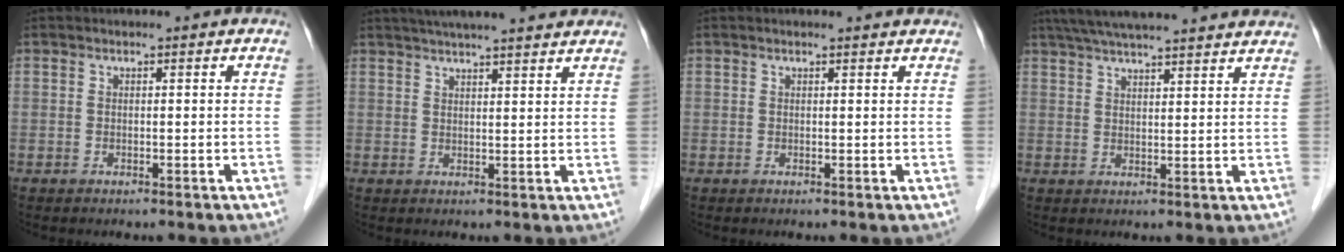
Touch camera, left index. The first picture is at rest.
{"total": 14.5, "force": [12.7, 1.2, 6.8], "torque": [-0.107, 0.035, 0.170]}
{"total": 2.8, "force": [2.7, 0.2, 0.7], "torque": [-0.013, 0.009, 0.023]}
{"total": 19.2, "force": [17.1, 1.3, 8.6], "torque": [-0.142, 0.042, 0.232]}